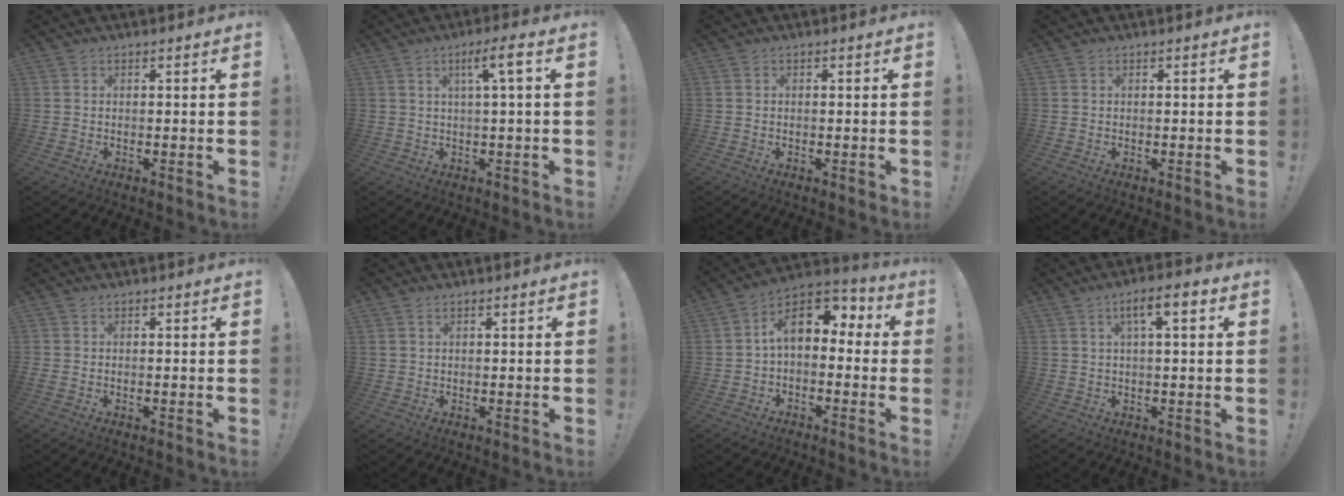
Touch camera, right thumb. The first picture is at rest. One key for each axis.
{"total": 6.2, "fx": 1.9, "fy": 0.3, "fz": 5.9, "tx": -0.097, "ty": 0.001, "tz": 0.021}
{"total": 0.9, "fx": 0.1, "fy": 0.6, "fz": 0.6, "tx": -0.011, "ty": 0.003, "tz": 0.002}
{"total": 0.0}
{"total": 0.5, "fx": -0.3, "fy": 0.0, "fz": 0.4, "tx": -0.007, "ty": 0.000, "tz": -0.004}
{"total": 0.9, "fx": 0.5, "fy": 0.4, "fz": 0.6, "tx": -0.013, "ty": 0.002, "tz": 0.009}
{"total": 11.7, "fx": 2.6, "fy": 7.0, "fz": 9.0, "tx": -0.134, "ty": 0.005, "tz": 0.052}
{"total": 6.6, "fx": 1.9, "fy": 1.6, "fz": 6.1, "tx": -0.098, "ty": 0.003, "tz": 0.025}